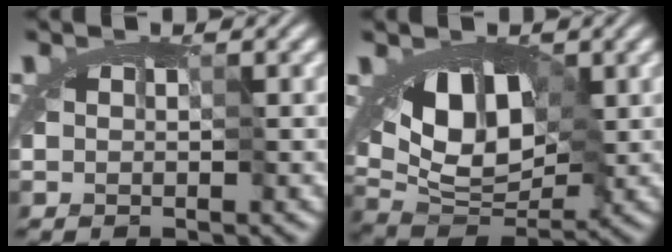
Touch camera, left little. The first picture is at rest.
{"total": 6.5, "force": [1.3, 4.2, 4.8], "torque": [-0.075, -0.013, 0.019]}